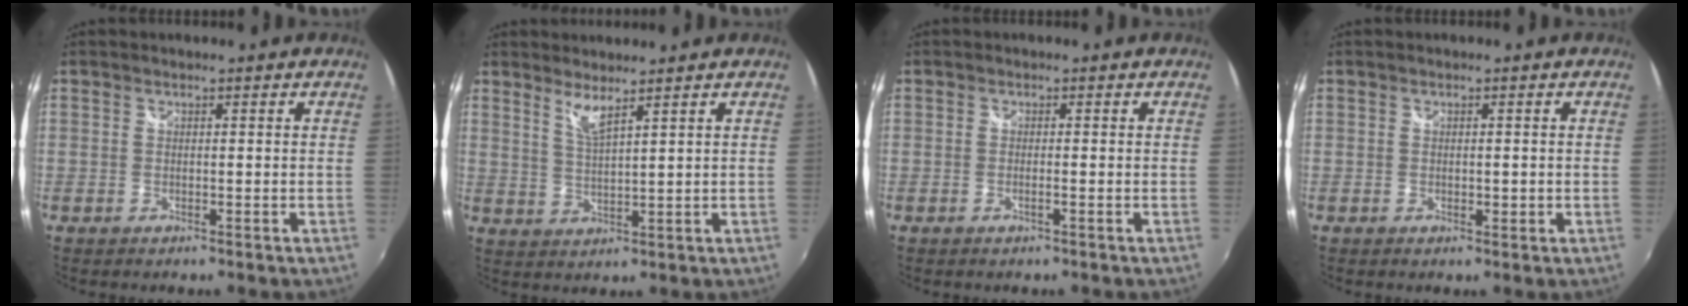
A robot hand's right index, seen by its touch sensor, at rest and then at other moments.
{"total": 3.5, "force": [2.8, -0.1, 2.2], "torque": [-0.045, -0.005, 0.050]}
{"total": 1.2, "force": [-0.5, -0.1, 1.1], "torque": [-0.020, 0.000, -0.009]}
{"total": 1.8, "force": [-0.2, 0.8, 1.6], "torque": [-0.024, -0.002, -0.002]}